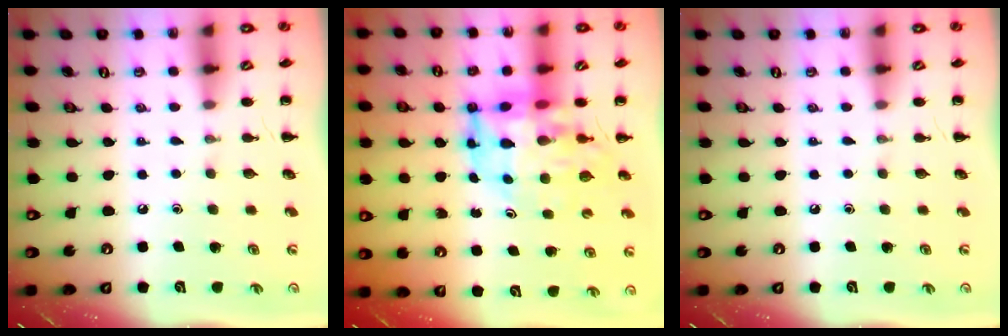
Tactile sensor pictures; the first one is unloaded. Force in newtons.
{"total": 13.1, "press": 12.5, "slide": 4.1}
{"total": 0.0}